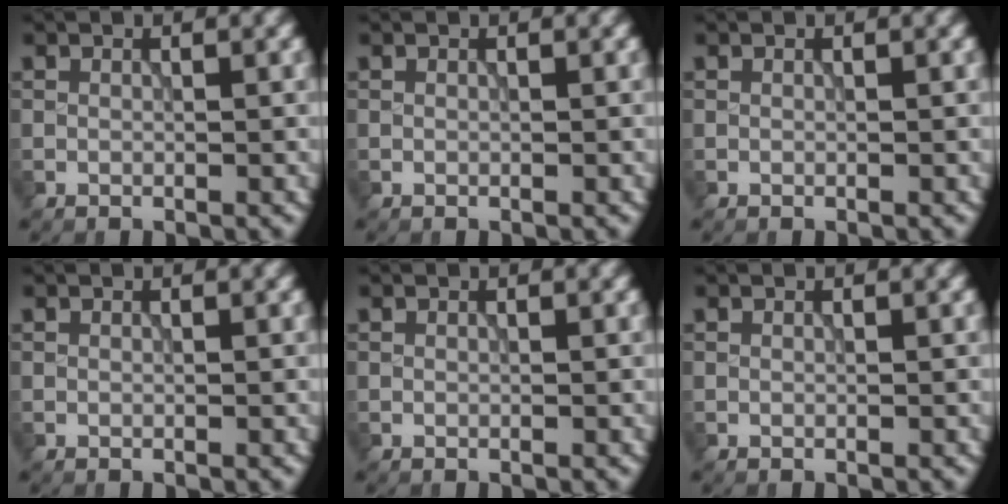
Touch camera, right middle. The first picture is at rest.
{"total": 0.0}
{"total": 0.0}
{"total": 0.0}
{"total": 0.0}
{"total": 0.0}